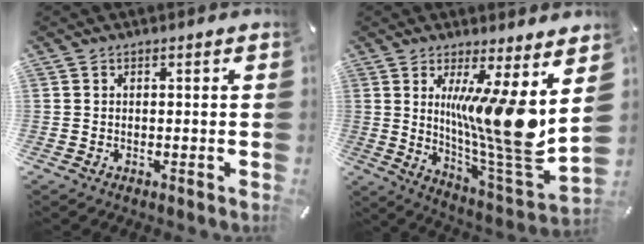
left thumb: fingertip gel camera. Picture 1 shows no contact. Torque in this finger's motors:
{"motor_torque": [0.73, 0.79, 2.53, -0.24, 0.31]}